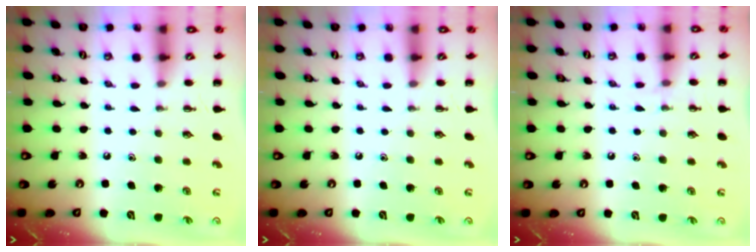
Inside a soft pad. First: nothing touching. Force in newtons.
{"total": 0.0}
{"total": 5.4, "press": 5.1, "slide": 1.6}